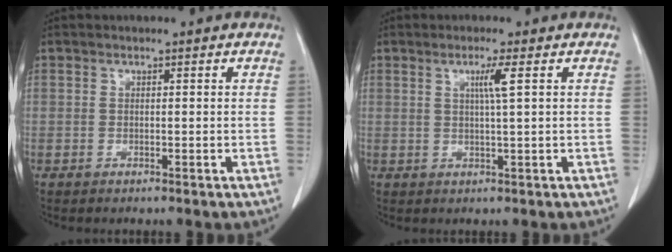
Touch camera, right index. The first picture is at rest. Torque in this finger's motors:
{"motor_torque": [0.43, 0.13, 0.06, 0.06]}